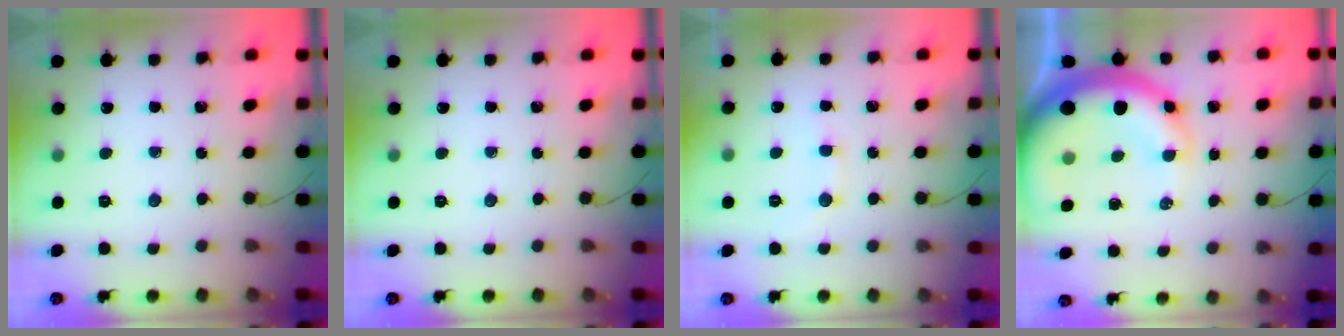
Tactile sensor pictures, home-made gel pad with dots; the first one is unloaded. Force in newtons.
{"total": 0.0}
{"total": 5.0, "press": 4.8, "slide": 1.2}
{"total": 15.4, "press": 15.0, "slide": 3.3}